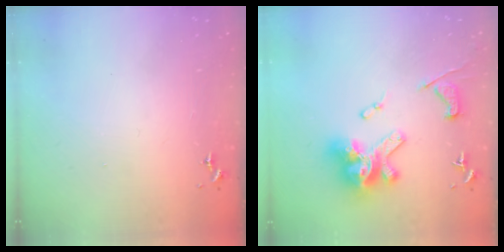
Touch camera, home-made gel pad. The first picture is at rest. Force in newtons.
{"total": 20.0, "press": 19.9, "slide": 1.9}